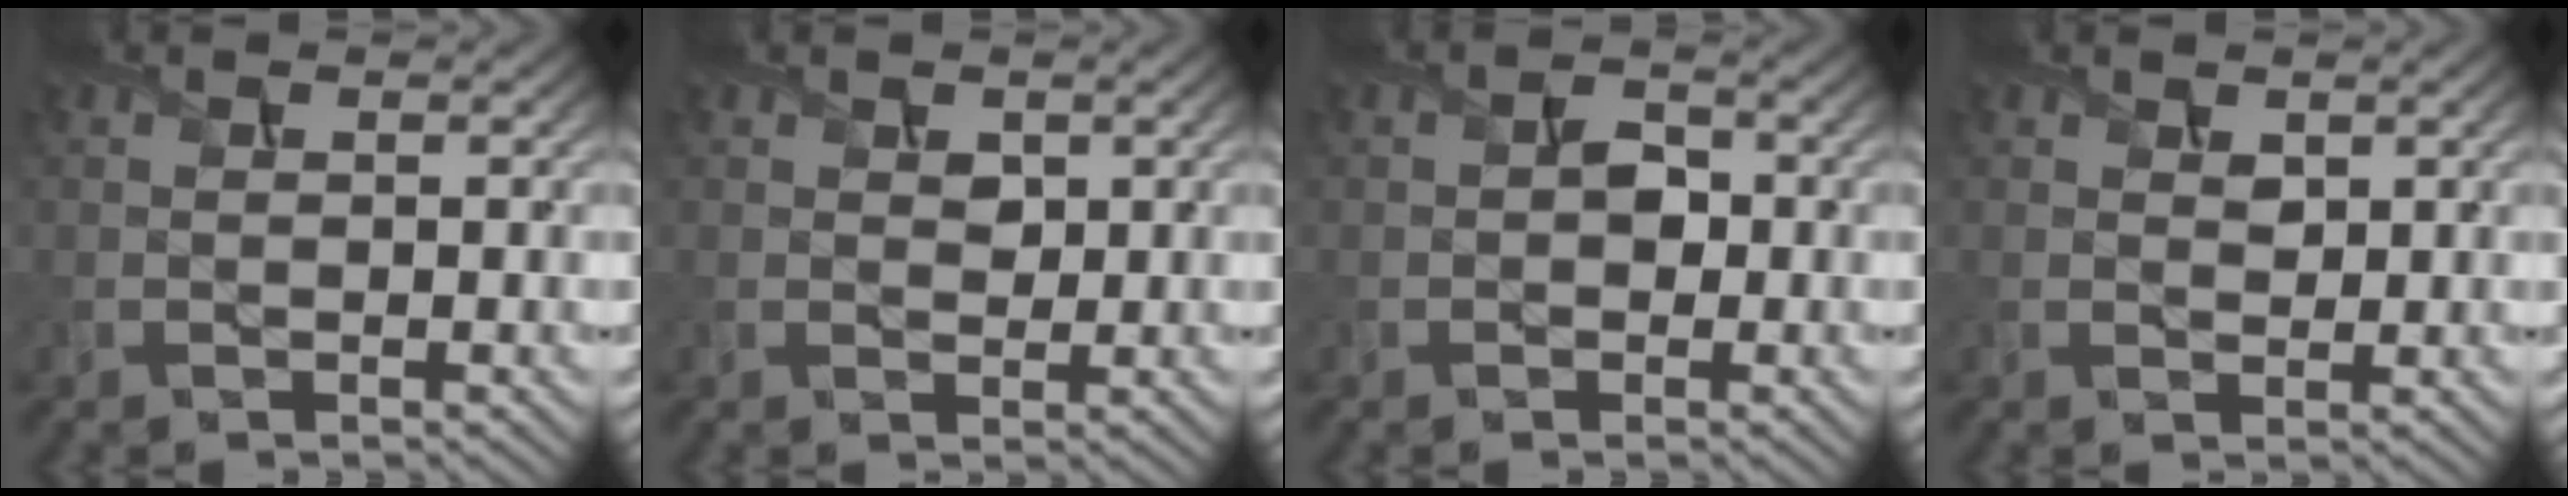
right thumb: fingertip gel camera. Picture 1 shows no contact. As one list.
[{"total": 1.5, "force": [0.7, 1.1, 0.8], "torque": [-0.016, -0.004, 0.013]}, {"total": 1.9, "force": [-0.4, 1.5, 1.2], "torque": [-0.022, 0.000, -0.010]}, {"total": 1.3, "force": [0.7, 0.8, 0.6], "torque": [-0.013, -0.003, 0.015]}]